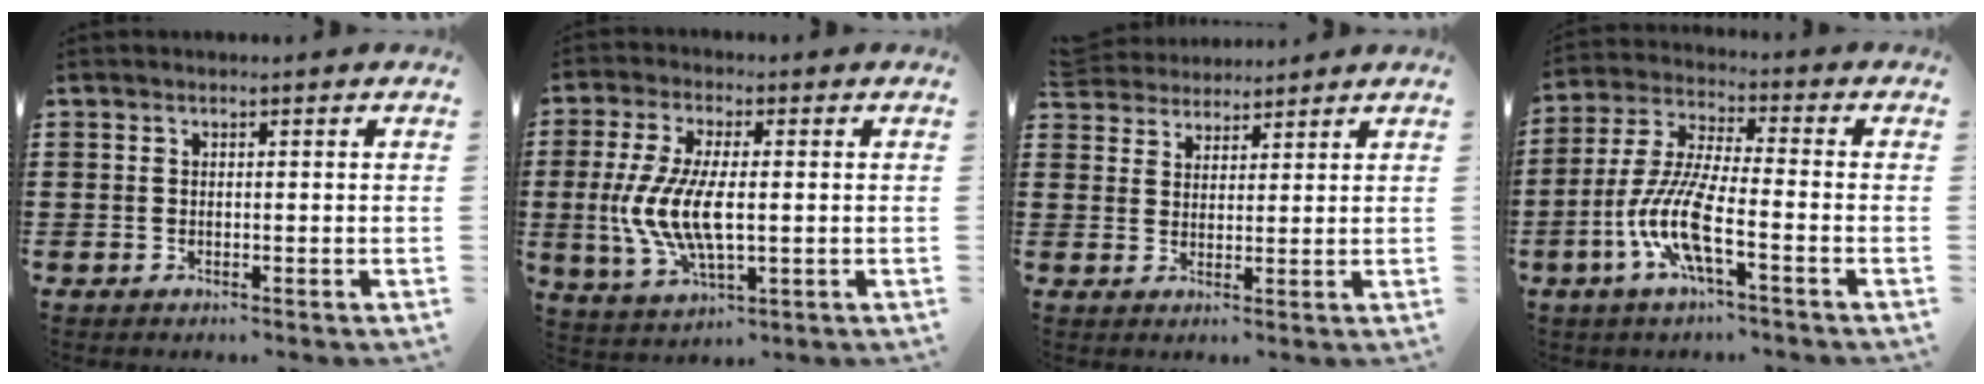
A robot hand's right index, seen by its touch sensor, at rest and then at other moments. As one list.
[{"total": 10.0, "force": [-0.5, 3.9, 9.2], "torque": [-0.218, -0.014, -0.018]}, {"total": 3.9, "force": [3.7, 1.0, -0.2], "torque": [-0.012, -0.003, 0.073]}, {"total": 9.5, "force": [-4.1, 1.8, 8.4], "torque": [-0.201, -0.015, -0.085]}]